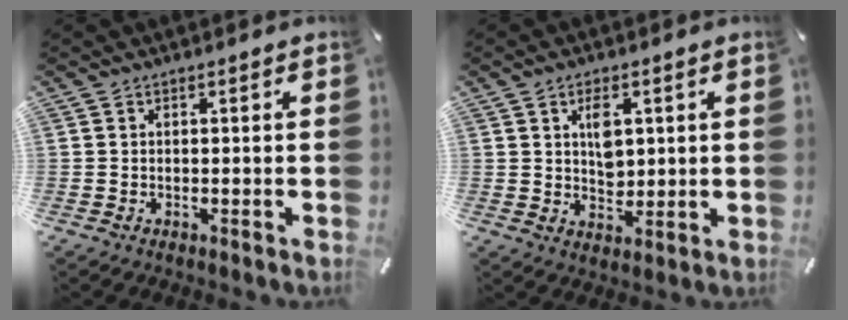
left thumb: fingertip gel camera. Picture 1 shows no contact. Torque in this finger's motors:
{"motor_torque": [0.83, 1.07, 0.45, -0.47, 0.21]}